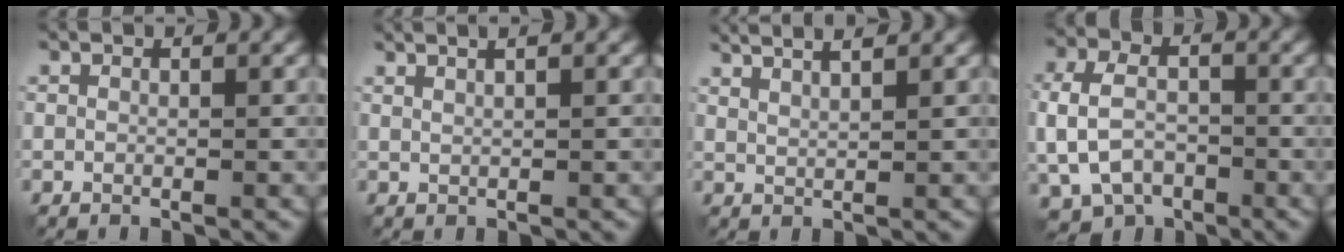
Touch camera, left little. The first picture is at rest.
{"total": 2.6, "force": [1.6, 0.9, 1.8], "torque": [-0.012, 0.013, 0.005]}
{"total": 4.4, "force": [3.3, 1.2, 2.7], "torque": [-0.023, 0.023, 0.026]}
{"total": 7.0, "force": [-1.8, 5.2, 4.4], "torque": [-0.090, -0.004, -0.031]}